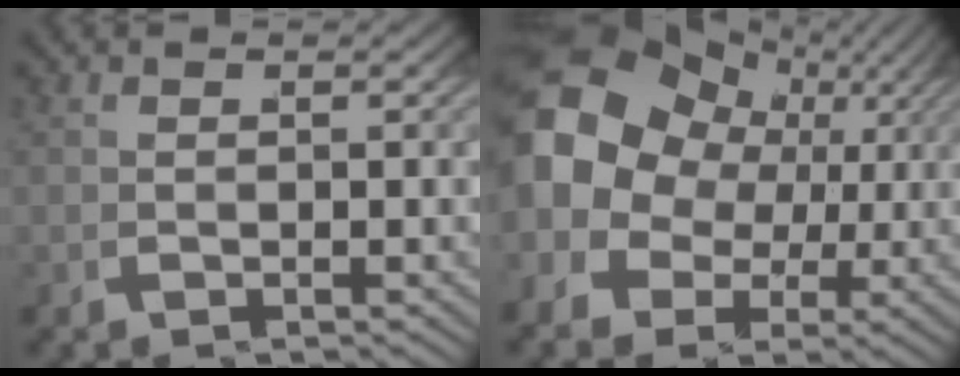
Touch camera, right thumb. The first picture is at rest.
{"total": 13.7, "force": [1.9, 10.6, 8.4], "torque": [-0.182, -0.010, 0.033]}